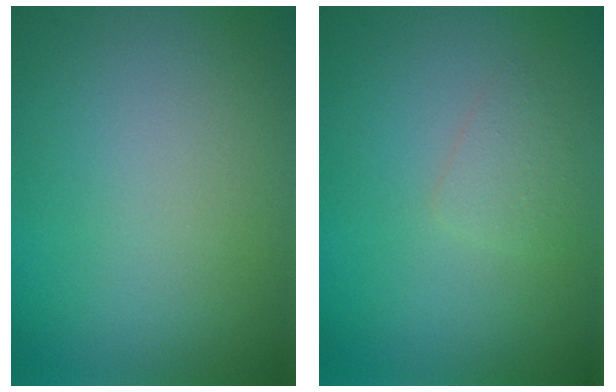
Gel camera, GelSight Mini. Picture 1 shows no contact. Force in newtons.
{"total": 1.2, "press": 1.2, "slide": 0.0}